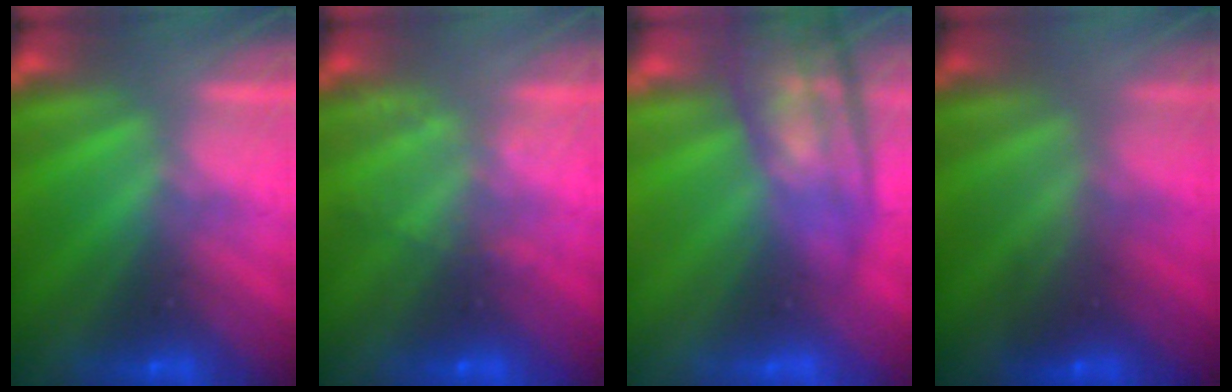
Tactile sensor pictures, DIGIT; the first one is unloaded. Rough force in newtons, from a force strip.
{"total": 2.2}
{"total": 7.7}
{"total": 2.1}